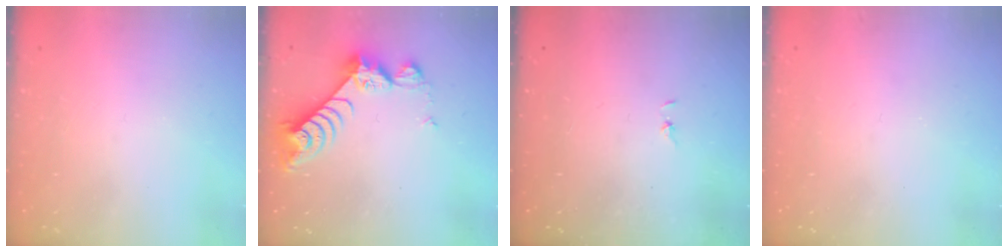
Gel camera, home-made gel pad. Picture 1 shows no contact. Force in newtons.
{"total": 8.6, "press": 8.5, "slide": 0.7}
{"total": 0.7, "press": 0.7, "slide": 0.1}
{"total": 0.5, "press": 0.5, "slide": 0.1}